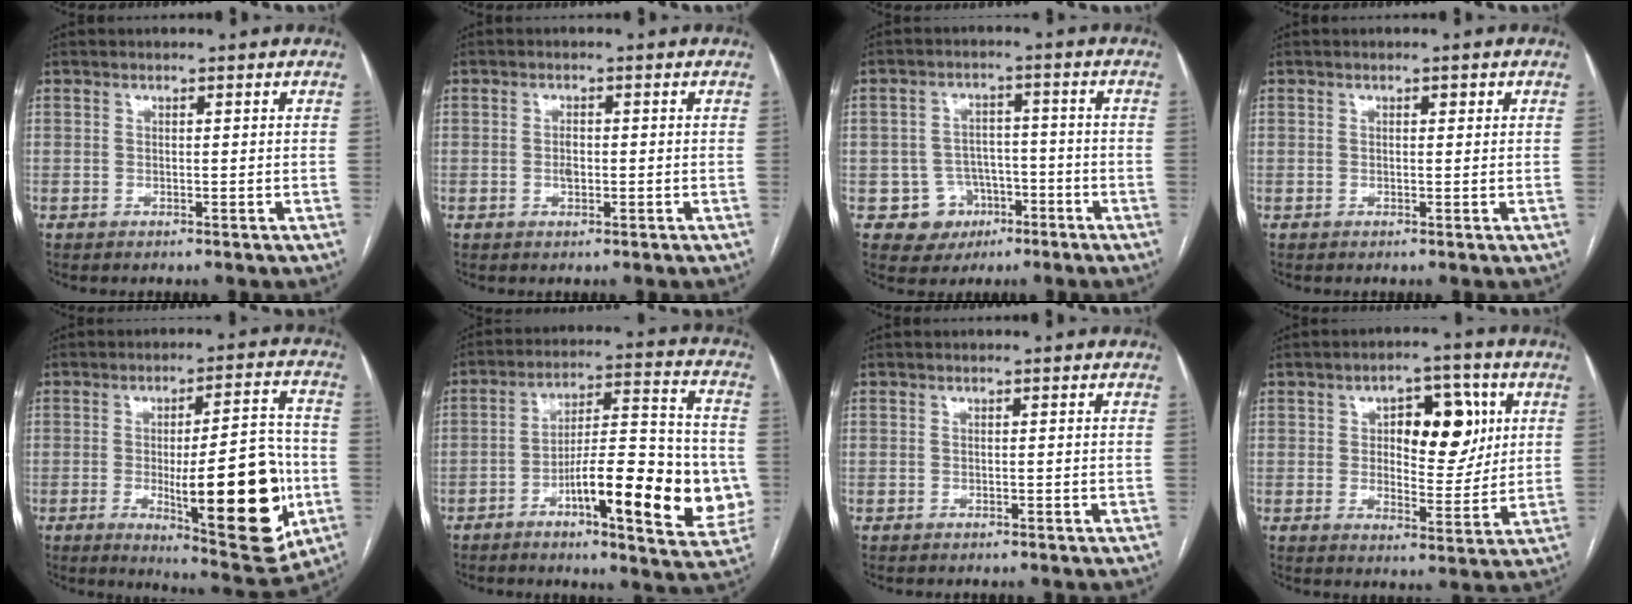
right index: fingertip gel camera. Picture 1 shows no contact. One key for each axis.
{"total": 1.6, "fx": -0.2, "fy": 0.9, "fz": 1.3, "tx": -0.025, "ty": 0.002, "tz": -0.002}
{"total": 6.3, "fx": -2.6, "fy": 5.7, "fz": 0.6, "tx": 0.003, "ty": 0.015, "tz": -0.033}
{"total": 1.0, "fx": 0.5, "fy": 0.4, "fz": 0.7, "tx": -0.009, "ty": 0.001, "tz": 0.005}
{"total": 18.8, "fx": -4.1, "fy": 4.3, "fz": 17.8, "tx": -0.230, "ty": -0.004, "tz": -0.044}
{"total": 19.1, "fx": -5.2, "fy": 4.1, "fz": 17.9, "tx": -0.235, "ty": 0.017, "tz": -0.068}
{"total": 0.0}
{"total": 10.8, "fx": 3.1, "fy": 5.2, "fz": 8.9, "tx": -0.117, "ty": 0.018, "tz": 0.051}